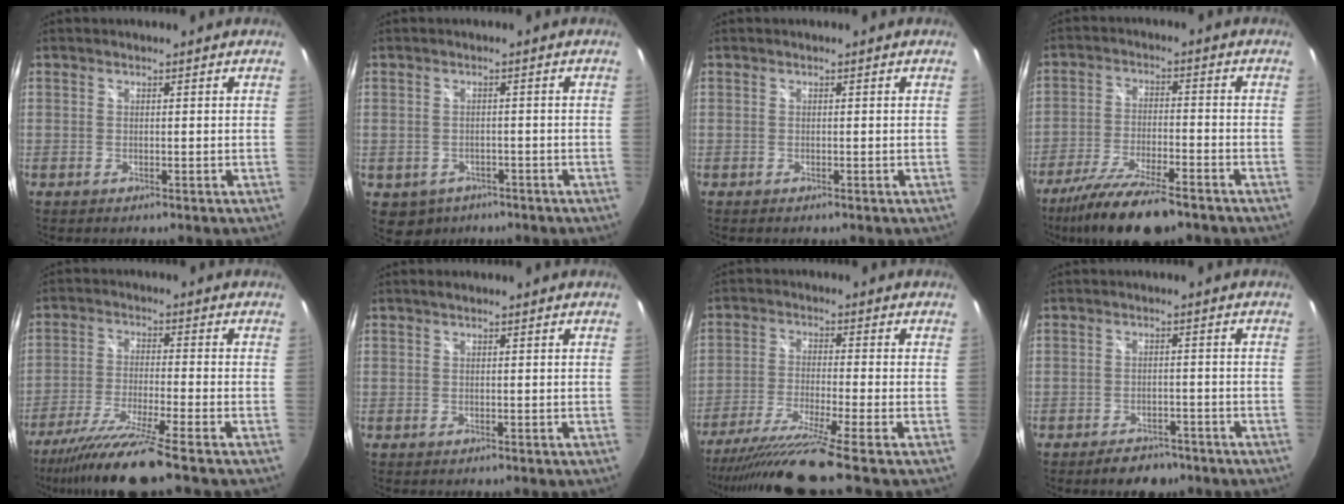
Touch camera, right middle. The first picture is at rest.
{"total": 4.8, "force": [-2.4, 3.9, 1.5], "torque": [-0.042, -0.009, -0.026]}
{"total": 0.0}
{"total": 13.7, "force": [-10.6, 2.7, 8.2], "torque": [-0.175, -0.031, -0.187]}
{"total": 11.7, "force": [-9.4, -1.7, 6.7], "torque": [-0.144, -0.029, -0.169]}
{"total": 0.8, "force": [0.5, 0.2, 0.6], "torque": [-0.010, 0.005, 0.005]}
{"total": 10.8, "force": [-8.8, -2.9, 5.6], "torque": [-0.117, -0.032, -0.157]}
{"total": 5.1, "force": [-3.9, 2.5, 2.0], "torque": [-0.042, 0.004, -0.052]}